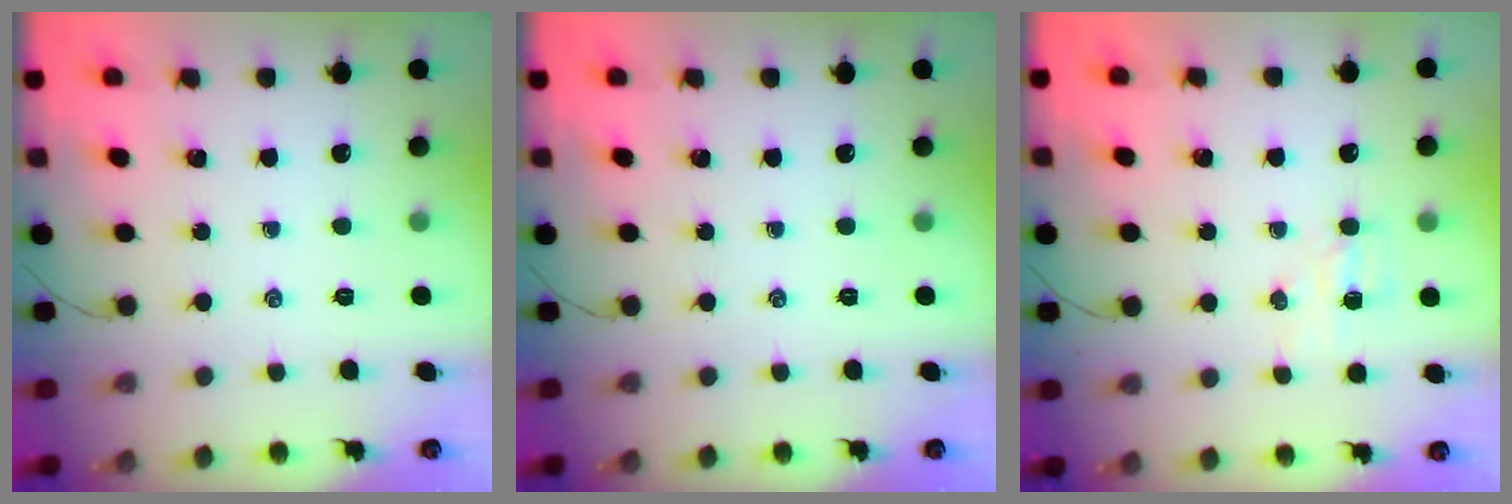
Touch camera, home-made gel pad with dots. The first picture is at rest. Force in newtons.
{"total": 0.0}
{"total": 4.0, "press": 3.8, "slide": 1.1}